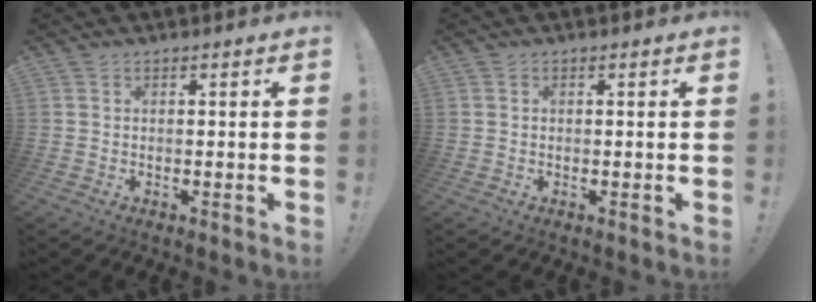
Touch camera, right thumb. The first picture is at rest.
{"total": 0.0}